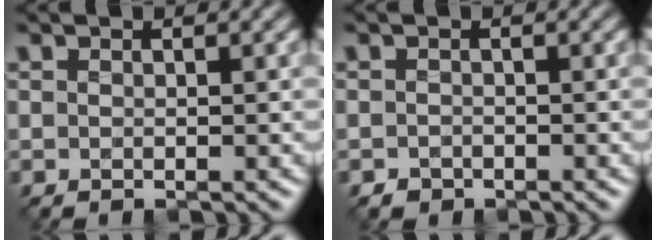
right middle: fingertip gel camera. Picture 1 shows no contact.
{"total": 0.9, "force": [-0.8, 0.1, -0.5], "torque": [0.000, -0.003, -0.012]}